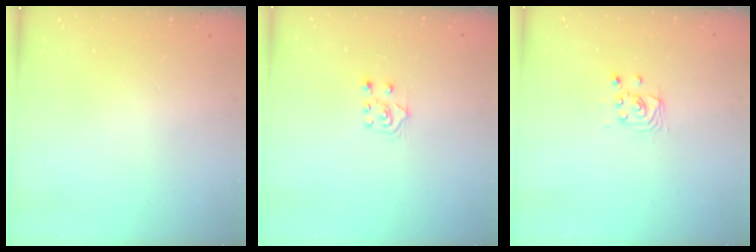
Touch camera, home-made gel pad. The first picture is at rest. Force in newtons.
{"total": 6.0, "press": 6.0, "slide": 0.4}
{"total": 2.8, "press": 2.8, "slide": 0.2}